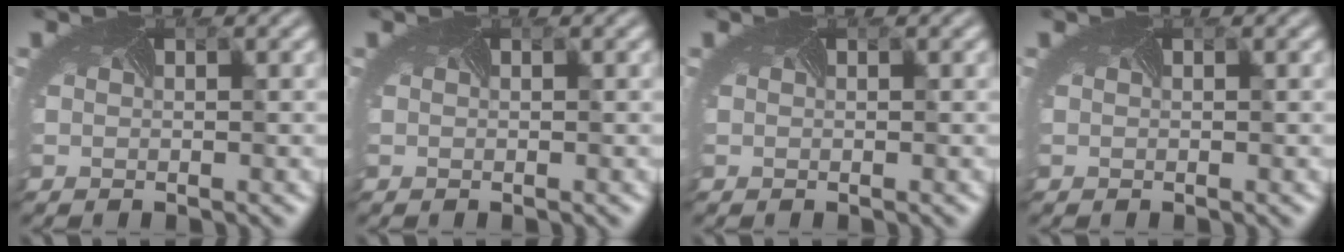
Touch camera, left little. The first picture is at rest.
{"total": 0.0}
{"total": 0.0}
{"total": 0.0}